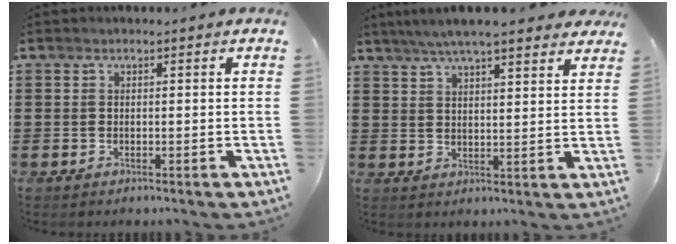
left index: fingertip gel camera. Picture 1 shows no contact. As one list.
[{"total": 5.9, "force": [5.2, 0.5, 2.7], "torque": [-0.068, -0.012, 0.093]}]